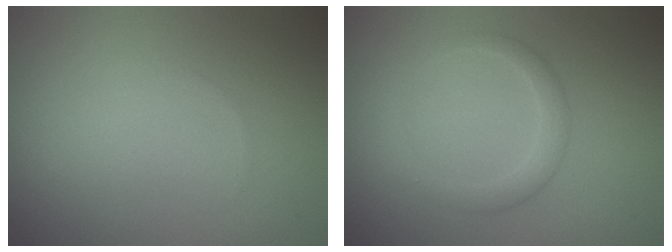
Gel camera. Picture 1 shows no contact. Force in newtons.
{"total": 2.0, "press": 2.0, "slide": 0.1}